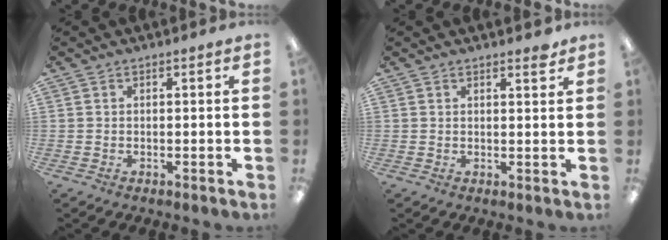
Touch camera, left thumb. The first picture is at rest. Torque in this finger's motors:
{"motor_torque": [-0.06, 0.06, -0.06, -0.19, 0.02]}